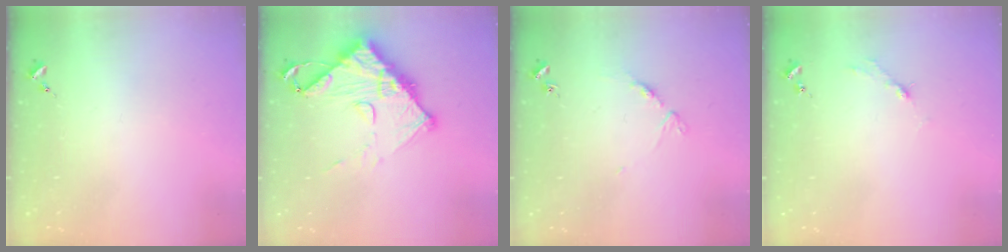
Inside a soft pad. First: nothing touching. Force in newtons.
{"total": 14.0, "press": 13.9, "slide": 1.3}
{"total": 5.5, "press": 5.5, "slide": 0.4}
{"total": 2.7, "press": 2.7, "slide": 0.4}